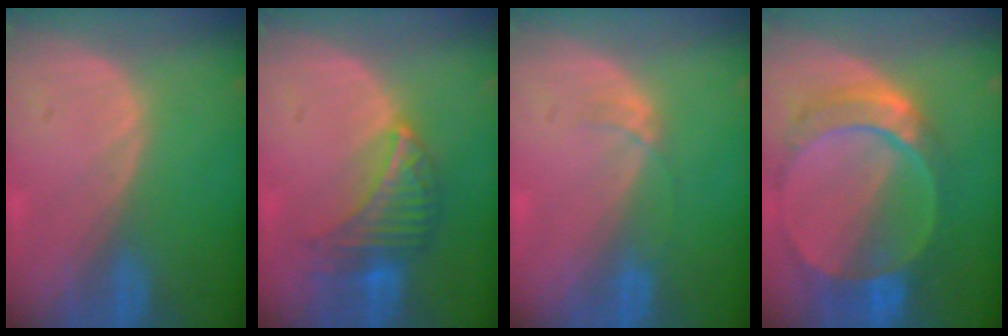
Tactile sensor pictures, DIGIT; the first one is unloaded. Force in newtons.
{"total": 6.8, "press": 6.7, "slide": 1.5}
{"total": 1.3, "press": 1.3, "slide": 0.1}
{"total": 9.7, "press": 8.3, "slide": 4.9}